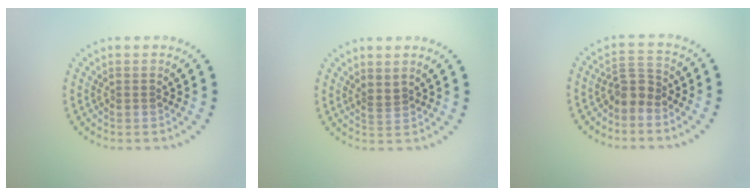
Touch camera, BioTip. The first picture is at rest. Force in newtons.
{"total": 1.1, "press": 0.6, "slide": 0.9}
{"total": 2.2, "press": 1.8, "slide": 1.2}